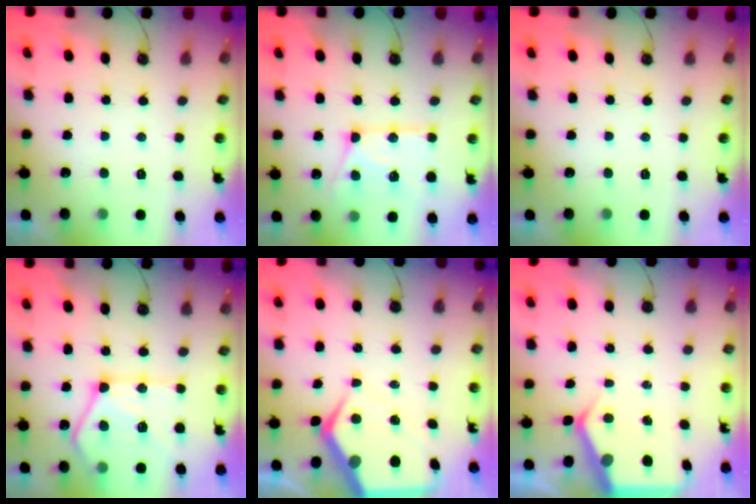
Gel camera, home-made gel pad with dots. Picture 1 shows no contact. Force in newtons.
{"total": 14.7, "press": 14.6, "slide": 1.4}
{"total": 0.0}
{"total": 18.8, "press": 18.7, "slide": 1.7}
{"total": 10.2, "press": 10.1, "slide": 1.1}
{"total": 5.3, "press": 5.2, "slide": 0.5}